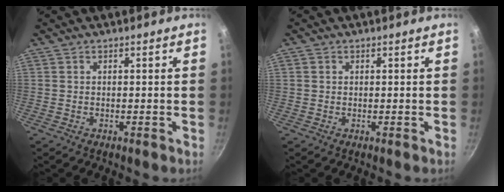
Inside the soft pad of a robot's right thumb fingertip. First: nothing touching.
{"total": 0.7, "force": [0.2, 0.6, 0.2], "torque": [-0.003, 0.003, 0.001]}